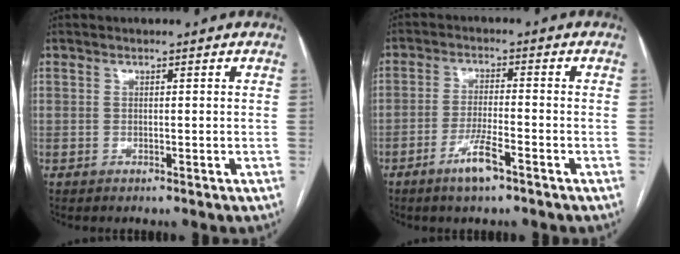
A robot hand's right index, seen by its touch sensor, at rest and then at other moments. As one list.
[{"total": 5.4, "force": [-3.3, 0.6, 4.2], "torque": [-0.081, -0.004, -0.061]}]